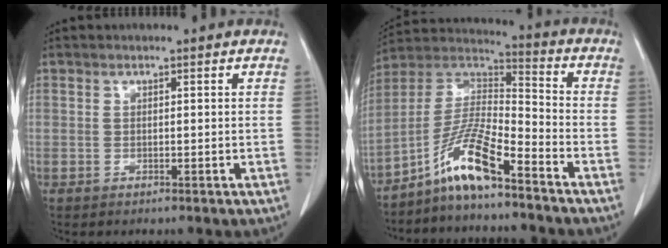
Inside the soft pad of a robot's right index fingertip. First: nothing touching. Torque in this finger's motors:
{"motor_torque": [1.17, -0.97, 0.27, 0.16]}